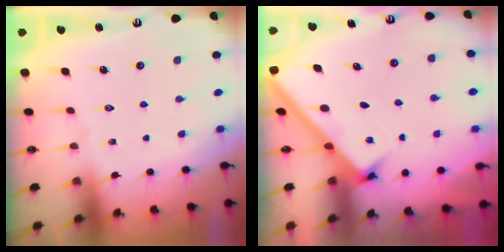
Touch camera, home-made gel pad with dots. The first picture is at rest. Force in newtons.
{"total": 2.4, "press": 2.4, "slide": 0.2}